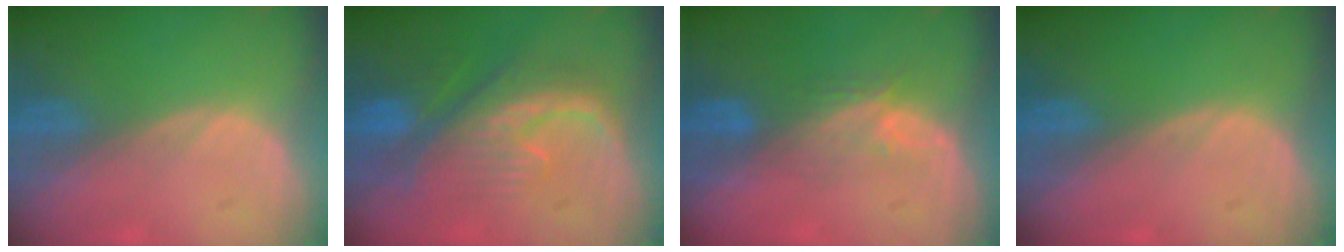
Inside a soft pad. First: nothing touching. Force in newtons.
{"total": 9.4, "press": 9.0, "slide": 2.7}
{"total": 4.5, "press": 4.3, "slide": 1.5}
{"total": 0.0}